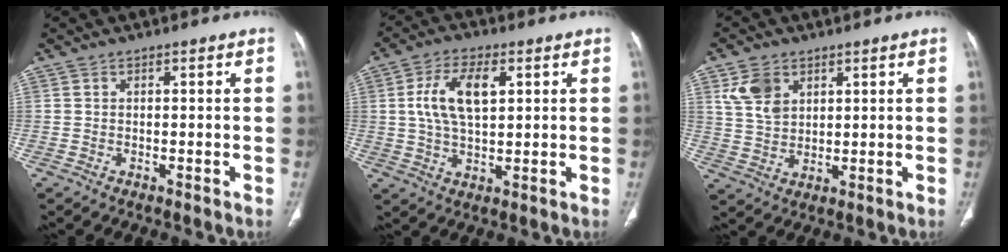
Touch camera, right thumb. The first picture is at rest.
{"total": 10.0, "force": [2.4, 5.1, 8.3], "torque": [-0.155, 0.001, 0.044]}
{"total": 7.1, "force": [3.4, 4.9, 3.9], "torque": [-0.059, -0.012, 0.073]}